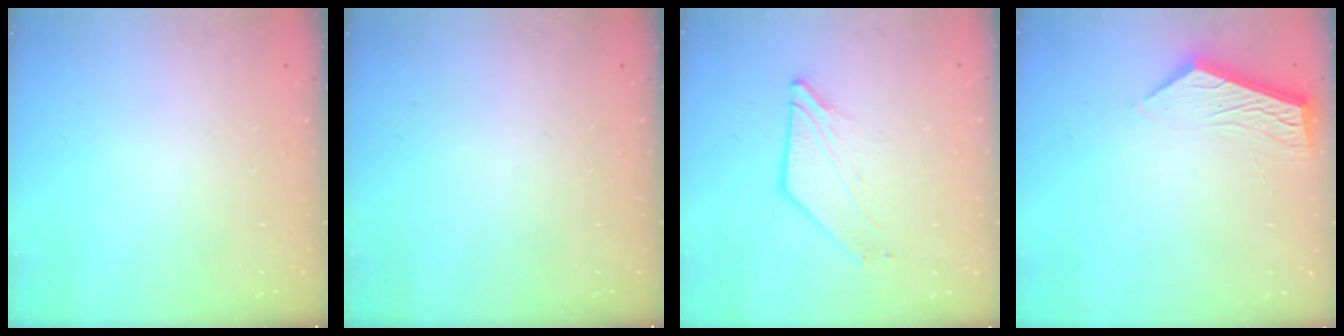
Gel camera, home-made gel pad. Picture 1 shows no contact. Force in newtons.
{"total": 0.0}
{"total": 4.2, "press": 4.2, "slide": 0.4}
{"total": 6.5, "press": 6.4, "slide": 0.5}